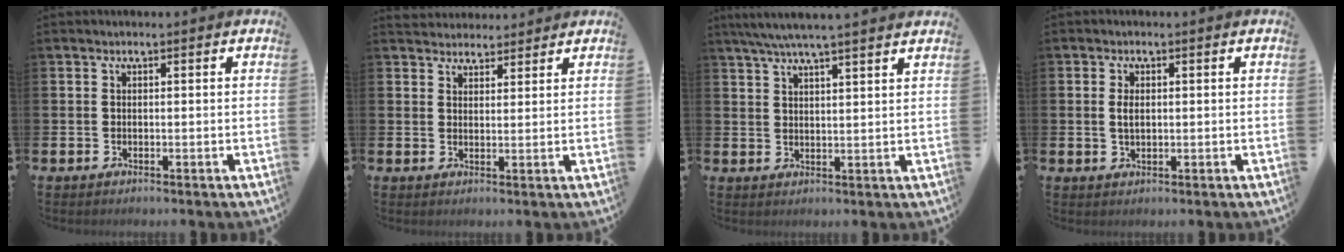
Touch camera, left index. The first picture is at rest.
{"total": 3.6, "force": [3.4, 1.1, -0.2], "torque": [0.003, -0.013, 0.060]}
{"total": 5.2, "force": [4.8, -0.5, 1.8], "torque": [-0.057, -0.011, 0.088]}
{"total": 1.8, "force": [0.5, 1.0, 1.5], "torque": [-0.015, -0.001, 0.003]}